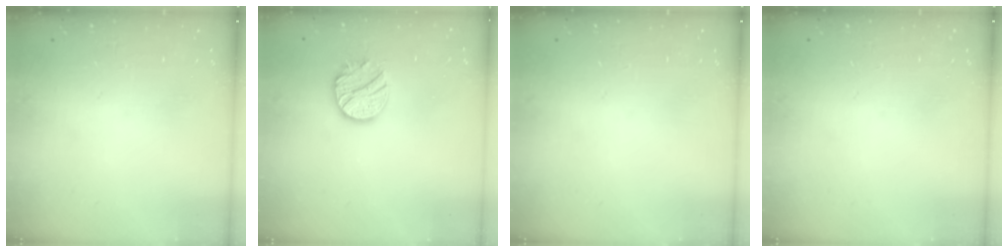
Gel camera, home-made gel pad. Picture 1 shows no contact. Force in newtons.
{"total": 11.1, "press": 11.1, "slide": 0.9}
{"total": 0.0}
{"total": 0.0}